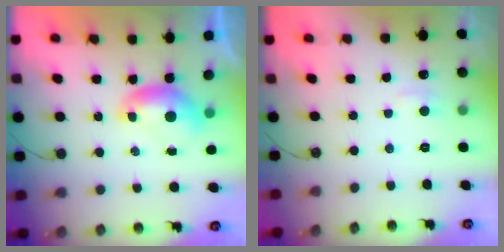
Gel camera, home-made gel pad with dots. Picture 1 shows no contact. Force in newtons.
{"total": 1.9, "press": 1.8, "slide": 0.6}